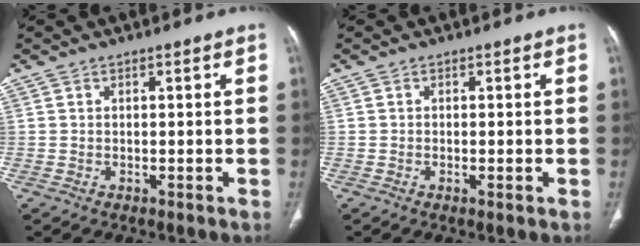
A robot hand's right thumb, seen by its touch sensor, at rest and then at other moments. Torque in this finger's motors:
{"motor_torque": [-0.26, 0.01, -0.12, -0.12, 0.03]}